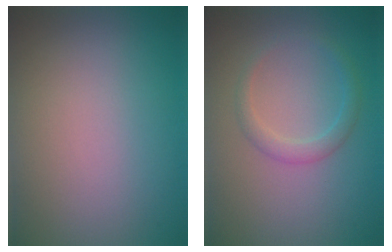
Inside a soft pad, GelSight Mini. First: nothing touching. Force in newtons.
{"total": 1.8, "press": 1.7, "slide": 0.1}